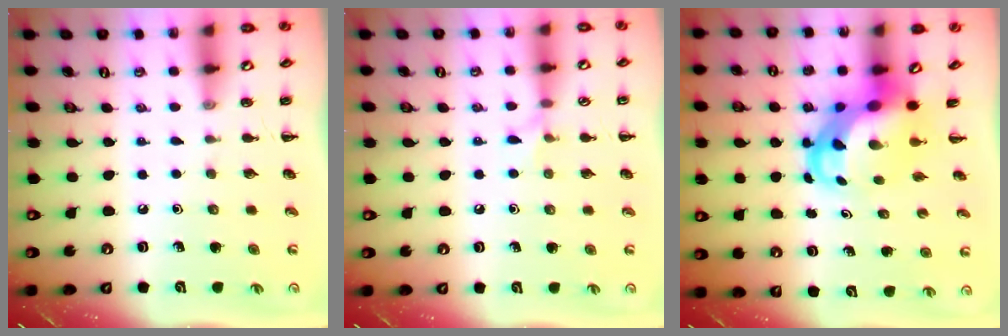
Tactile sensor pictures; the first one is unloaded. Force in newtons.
{"total": 4.8, "press": 4.4, "slide": 1.8}
{"total": 6.1, "press": 5.9, "slide": 1.8}